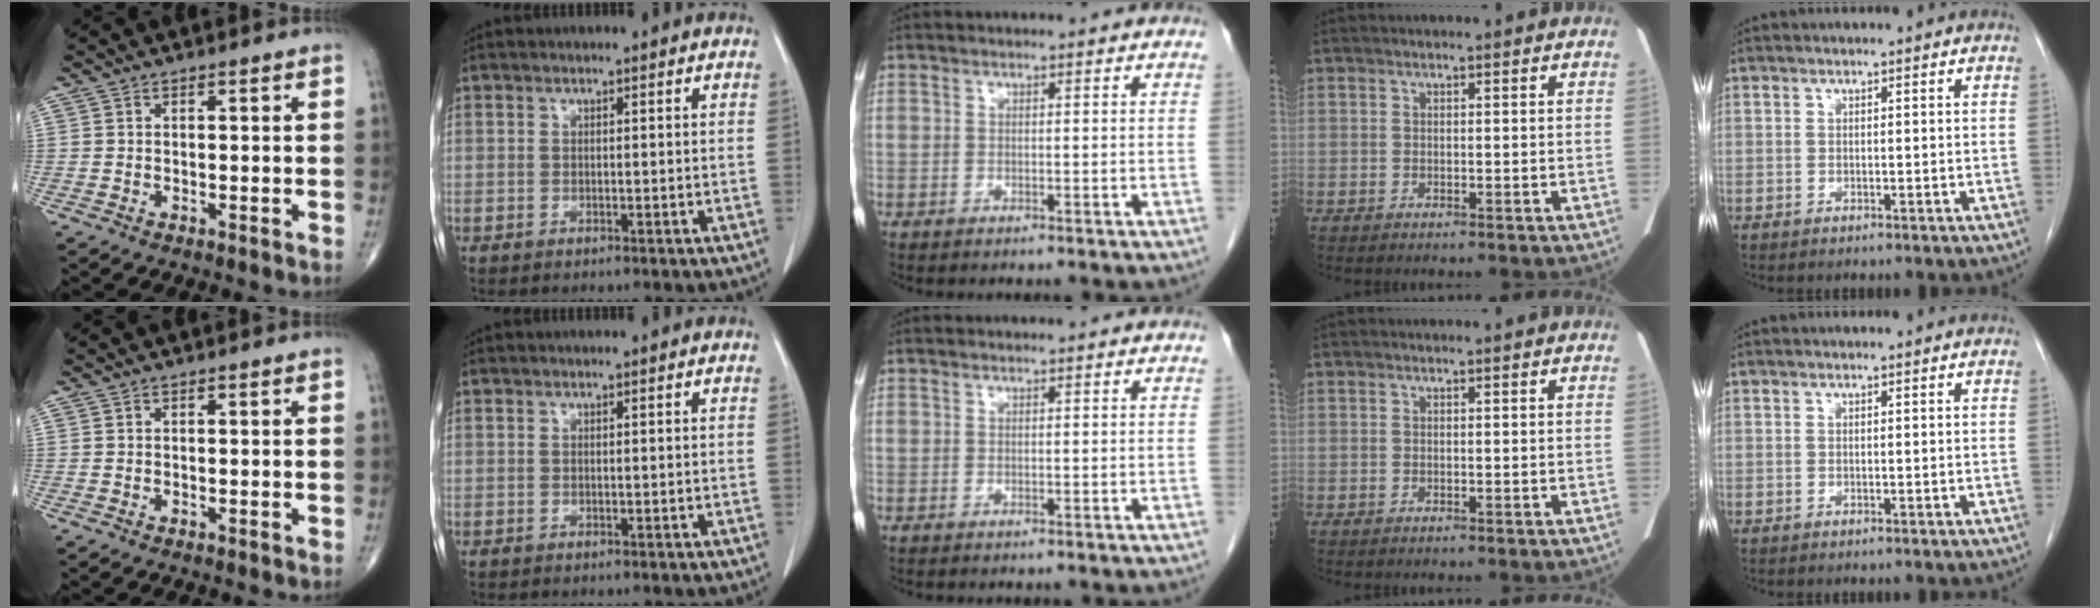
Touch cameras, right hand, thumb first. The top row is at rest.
{}